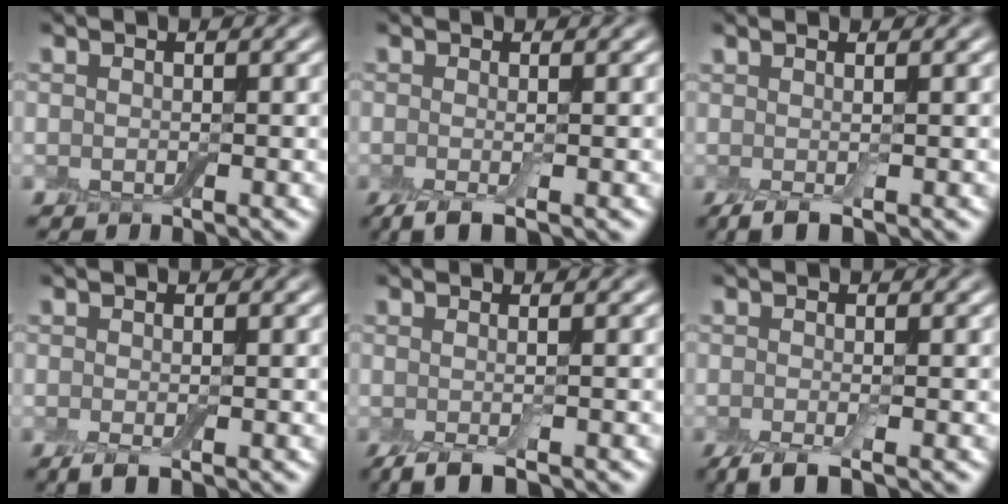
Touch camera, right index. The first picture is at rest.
{"total": 2.7, "force": [-1.0, 0.5, 2.4], "torque": [-0.046, -0.006, -0.024]}
{"total": 2.3, "force": [-0.3, 0.5, 2.2], "torque": [-0.030, 0.000, -0.008]}
{"total": 1.3, "force": [-0.4, 0.3, 1.2], "torque": [-0.026, -0.008, -0.010]}
{"total": 2.6, "force": [-0.8, 0.6, 2.4], "torque": [-0.033, -0.005, -0.021]}
{"total": 2.9, "force": [-1.7, 0.6, 2.3], "torque": [-0.044, -0.007, -0.036]}